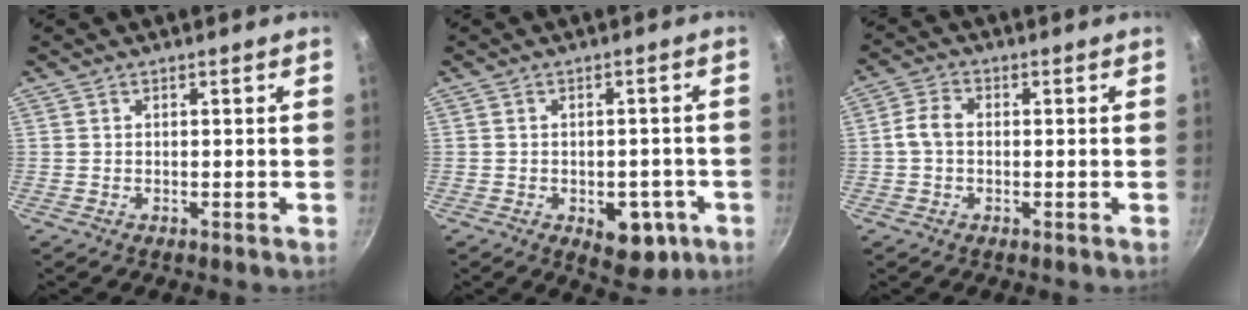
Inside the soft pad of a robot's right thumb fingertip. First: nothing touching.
{"total": 7.3, "force": [-3.0, 4.2, 5.1], "torque": [-0.040, 0.012, -0.029]}
{"total": 4.2, "force": [-0.2, 3.0, 3.0], "torque": [-0.059, 0.014, -0.011]}